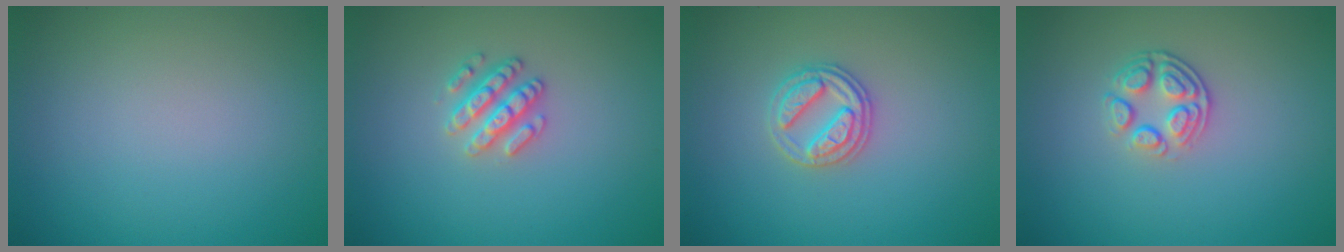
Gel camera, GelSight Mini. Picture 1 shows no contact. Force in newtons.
{"total": 2.6, "press": 2.5, "slide": 0.4}
{"total": 2.7, "press": 2.7, "slide": 0.5}
{"total": 3.0, "press": 2.3, "slide": 1.9}